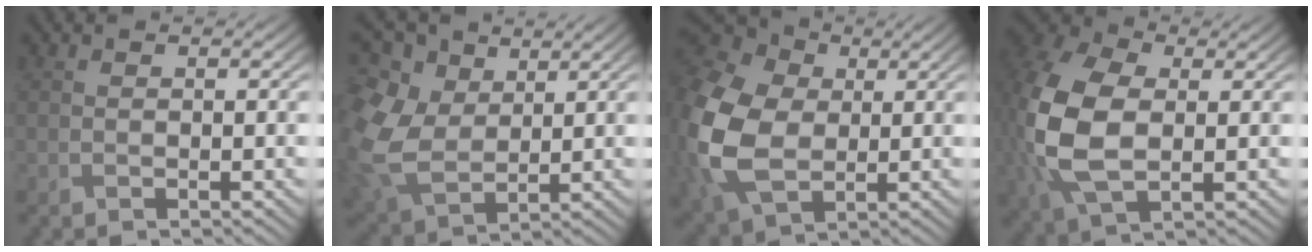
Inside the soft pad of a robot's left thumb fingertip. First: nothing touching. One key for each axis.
{"total": 11.3, "fx": 2.7, "fy": 8.2, "fz": 7.3, "tx": -0.232, "ty": 0.005, "tz": 0.054}
{"total": 16.2, "fx": 0.2, "fy": 12.0, "fz": 10.9, "tx": -0.318, "ty": -0.030, "tz": 0.020}
{"total": 13.9, "fx": 0.3, "fy": 9.3, "fz": 10.3, "tx": -0.290, "ty": -0.018, "tz": 0.022}